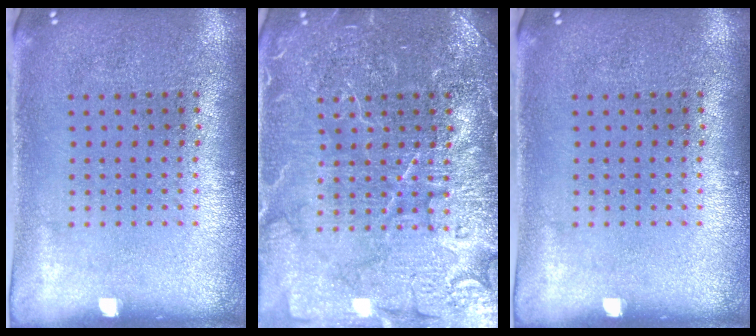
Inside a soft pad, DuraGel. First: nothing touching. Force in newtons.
{"total": 7.1, "press": 7.1, "slide": 1.0}
{"total": 0.0}